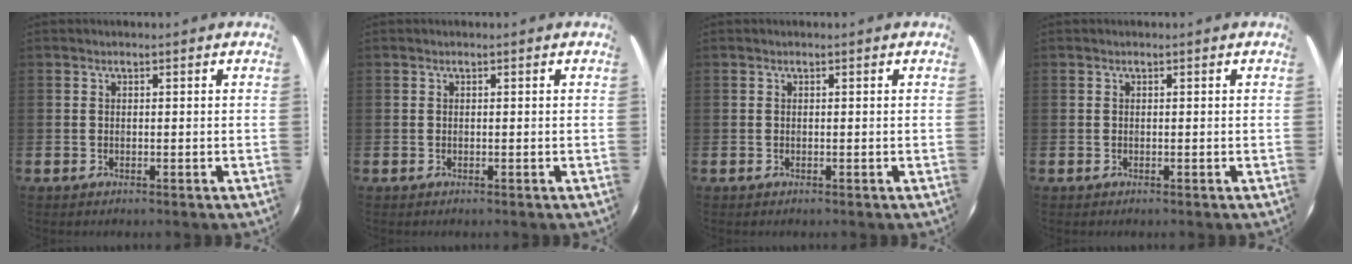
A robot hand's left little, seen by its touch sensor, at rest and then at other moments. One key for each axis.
{"total": 0.0}
{"total": 0.0}
{"total": 0.0}